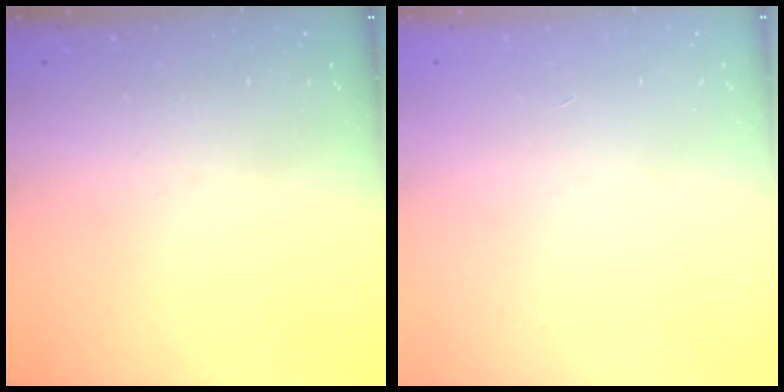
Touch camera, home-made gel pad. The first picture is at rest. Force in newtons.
{"total": 0.0}